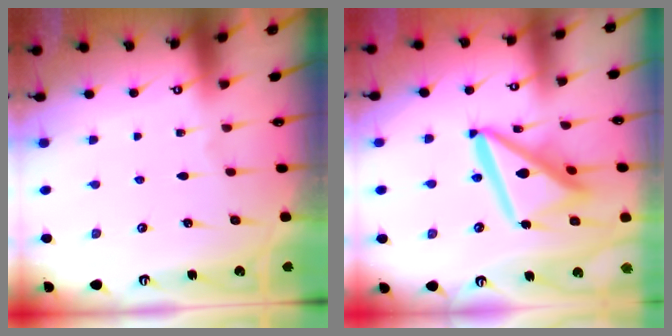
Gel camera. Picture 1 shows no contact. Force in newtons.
{"total": 16.2, "press": 16.1, "slide": 1.8}